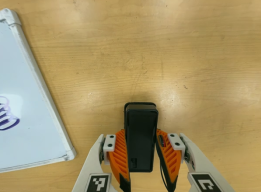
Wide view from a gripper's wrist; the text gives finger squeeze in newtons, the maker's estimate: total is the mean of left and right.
{"total": 4.4, "left": 2.8, "right": 5.9}